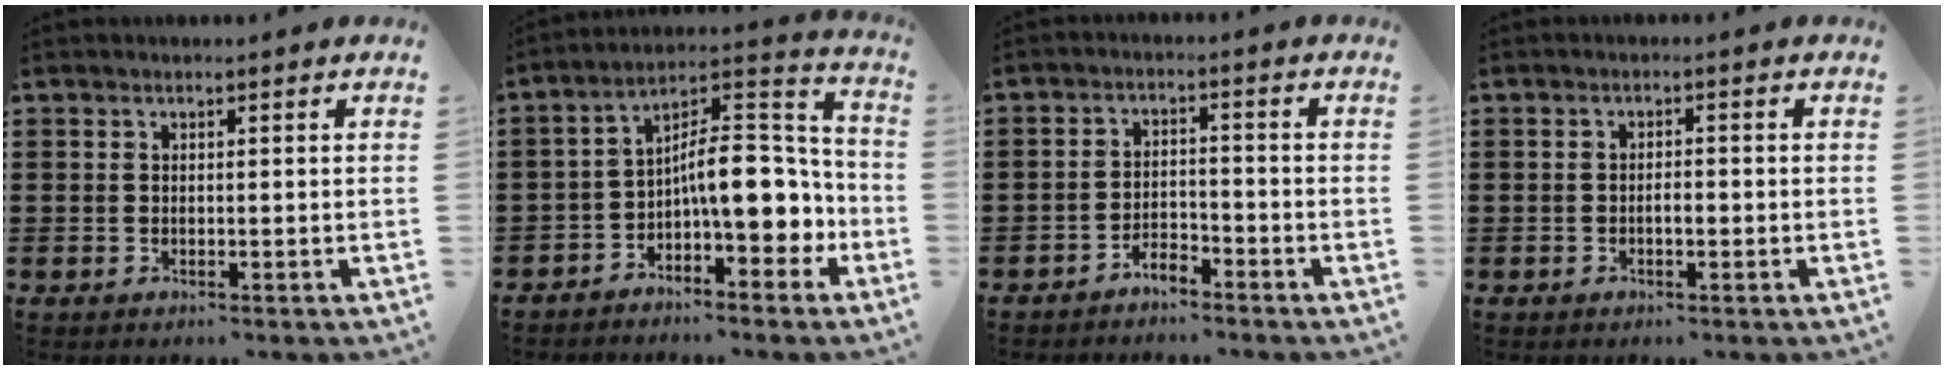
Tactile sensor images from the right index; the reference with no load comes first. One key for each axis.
{"total": 10.8, "fx": -1.8, "fy": 4.6, "fz": 9.5, "tx": -0.137, "ty": -0.011, "tz": -0.038}
{"total": 2.9, "fx": -2.8, "fy": 0.5, "fz": 0.6, "tx": -0.018, "ty": 0.006, "tz": -0.058}
{"total": 1.7, "fx": -0.6, "fy": 0.5, "fz": 1.5, "tx": -0.030, "ty": 0.001, "tz": -0.011}